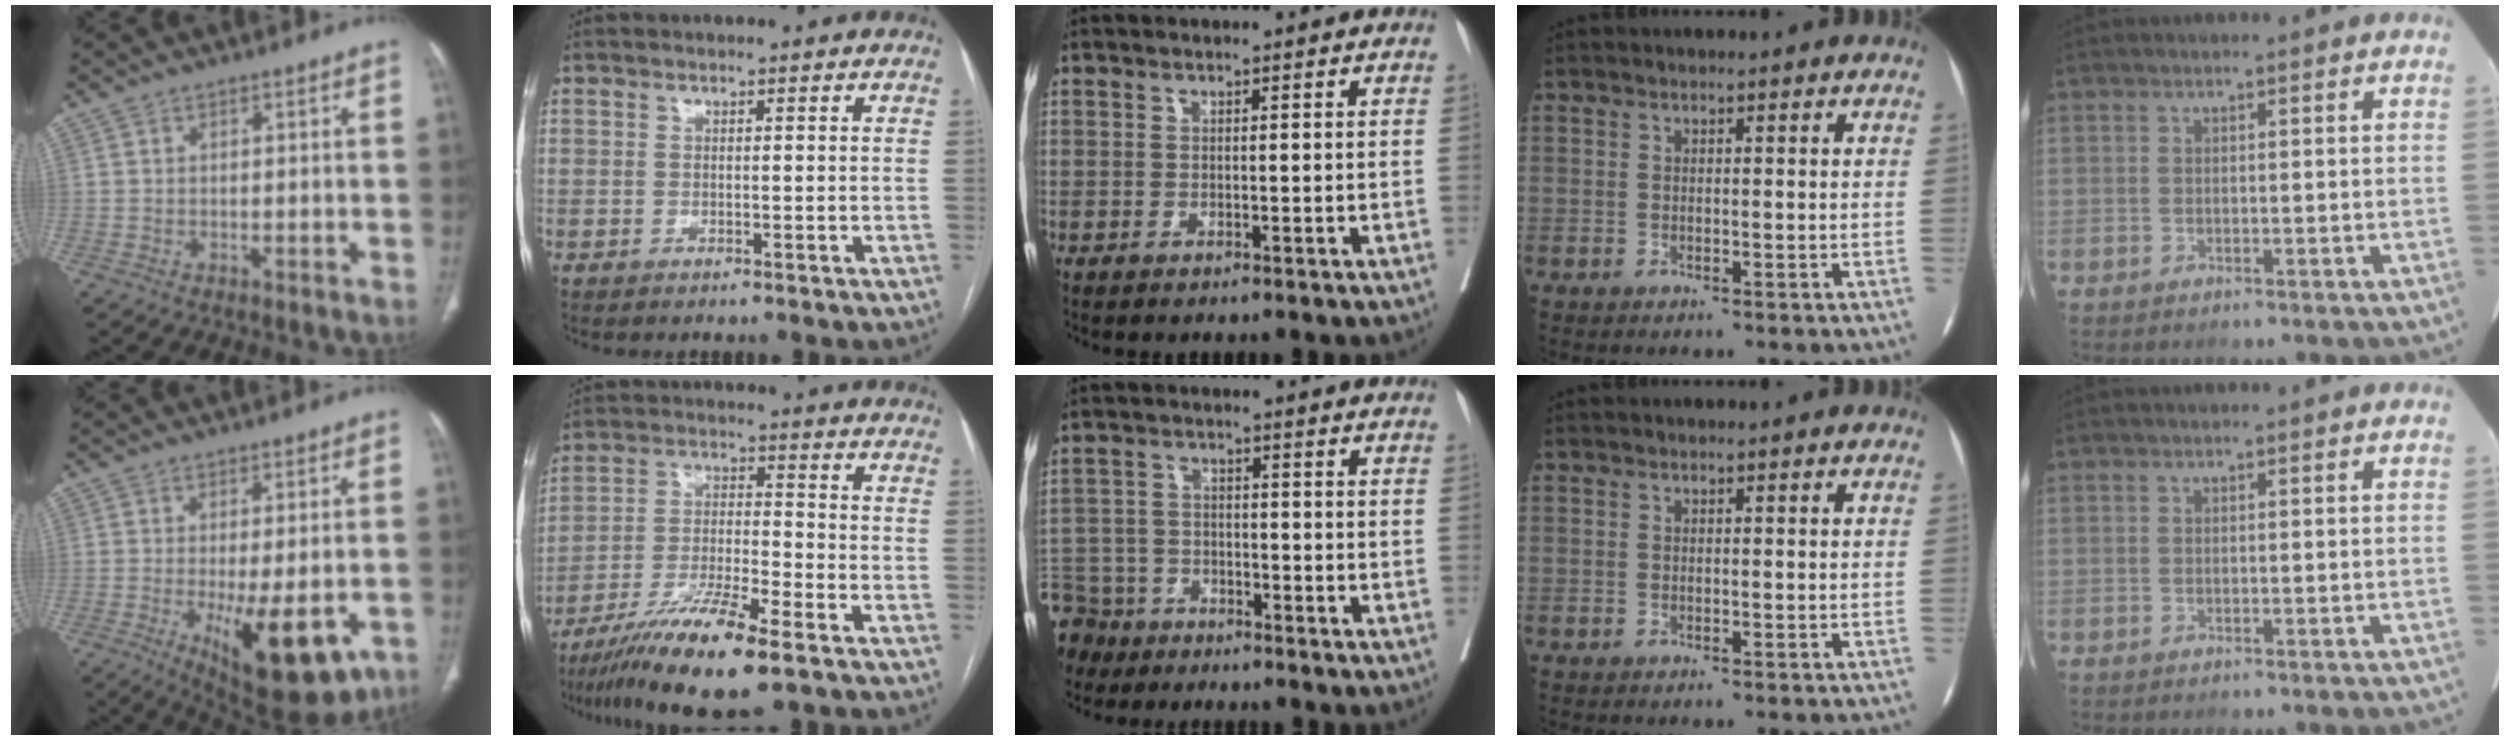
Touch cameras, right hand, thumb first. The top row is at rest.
{"thumb": {"total": 15.7, "force": [-5.6, 6.3, 13.2], "torque": [-0.161, -0.011, -0.062]}, "index": {"total": 13.1, "force": [-8.7, 1.0, 9.8], "torque": [-0.183, -0.030, -0.152]}, "middle": {"total": 10.4, "force": [-8.5, 5.8, 1.7], "torque": [-0.059, -0.001, -0.154]}}